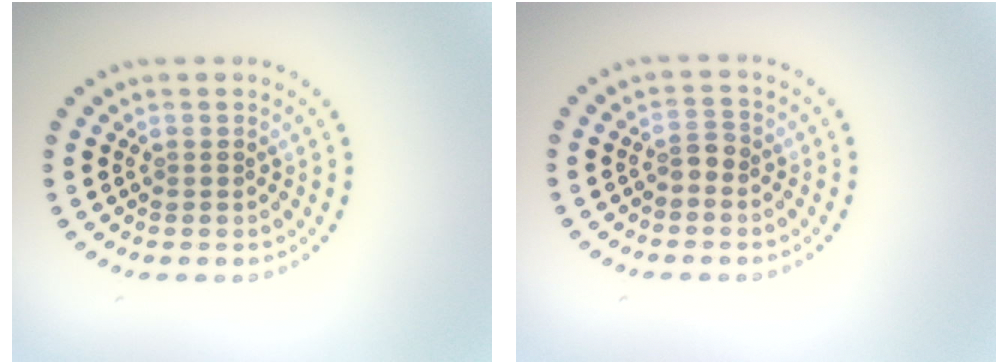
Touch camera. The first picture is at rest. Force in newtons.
{"total": 1.4, "press": 1.2, "slide": 0.6}